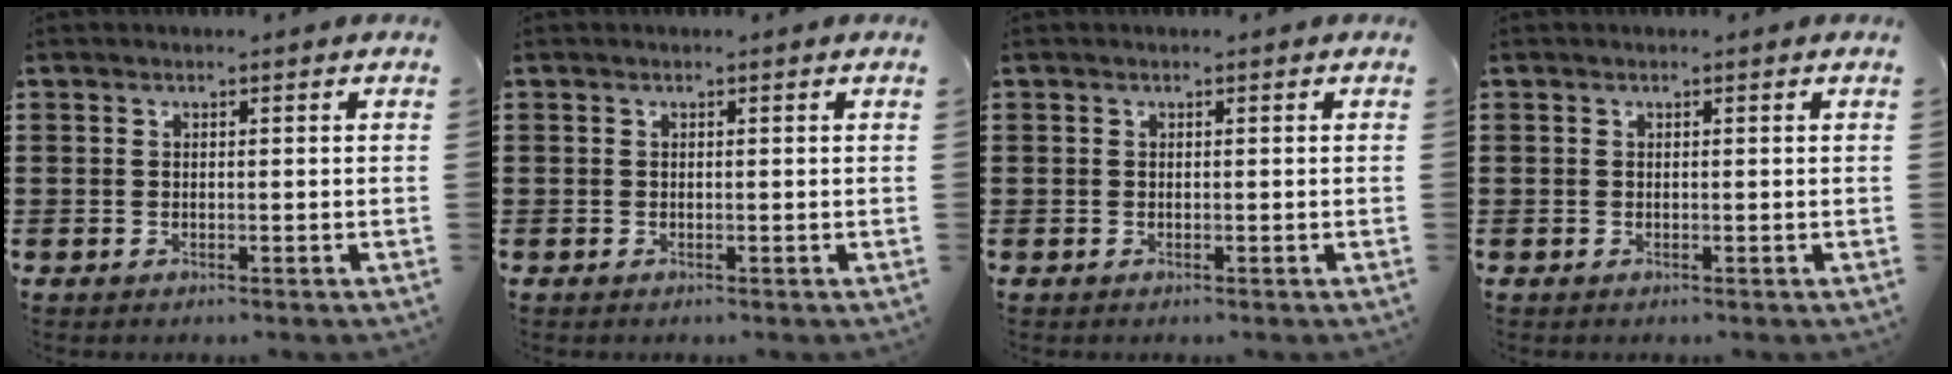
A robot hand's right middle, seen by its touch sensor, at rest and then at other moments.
{"total": 0.0}
{"total": 0.0}
{"total": 0.0}